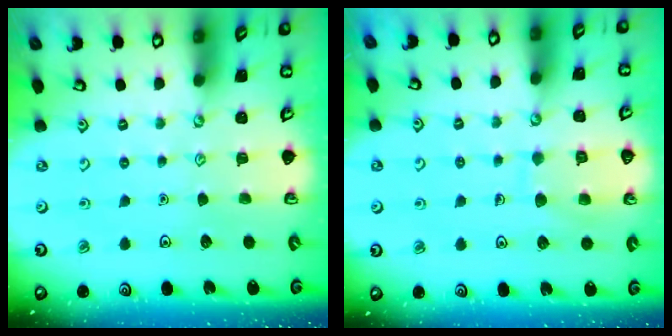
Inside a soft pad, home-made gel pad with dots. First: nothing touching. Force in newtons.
{"total": 8.4, "press": 8.3, "slide": 0.6}